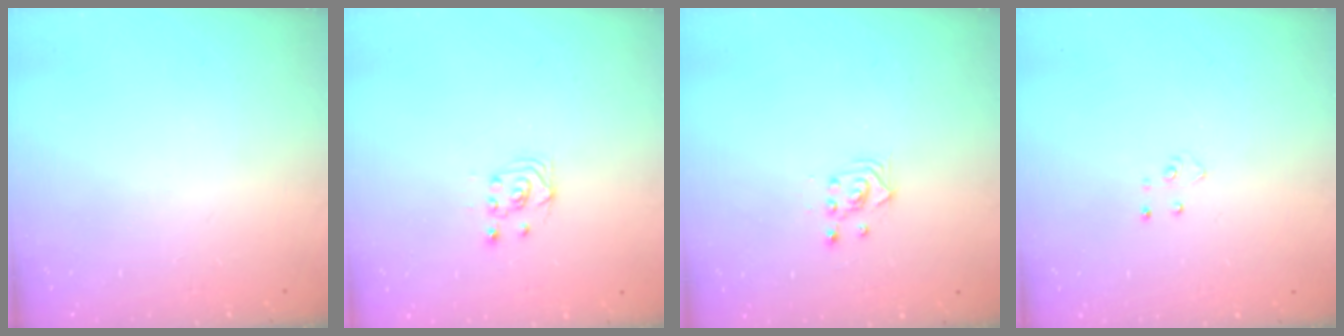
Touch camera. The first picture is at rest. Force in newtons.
{"total": 2.5, "press": 2.2, "slide": 1.2}
{"total": 2.3, "press": 2.3, "slide": 0.3}
{"total": 3.8, "press": 3.8, "slide": 0.4}